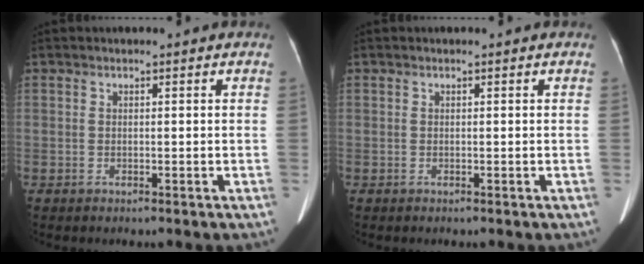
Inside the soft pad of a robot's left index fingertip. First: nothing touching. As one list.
[{"total": 0.0}]